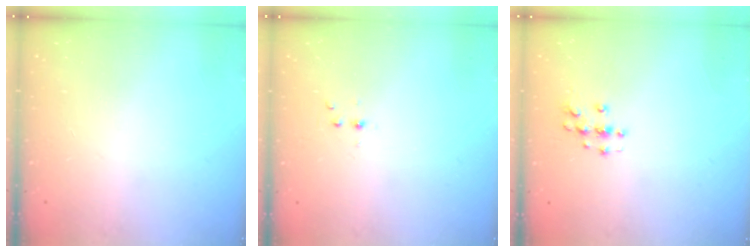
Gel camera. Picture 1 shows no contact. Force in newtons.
{"total": 3.0, "press": 2.6, "slide": 1.5}
{"total": 4.5, "press": 4.5, "slide": 0.5}